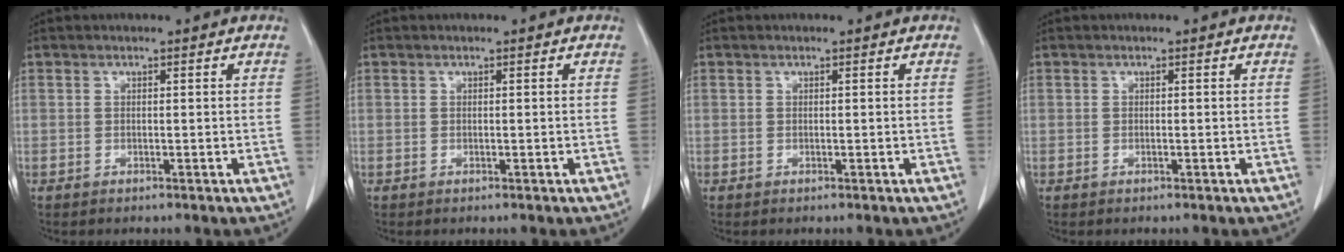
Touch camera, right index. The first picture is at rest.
{"total": 0.0}
{"total": 0.0}
{"total": 0.0}